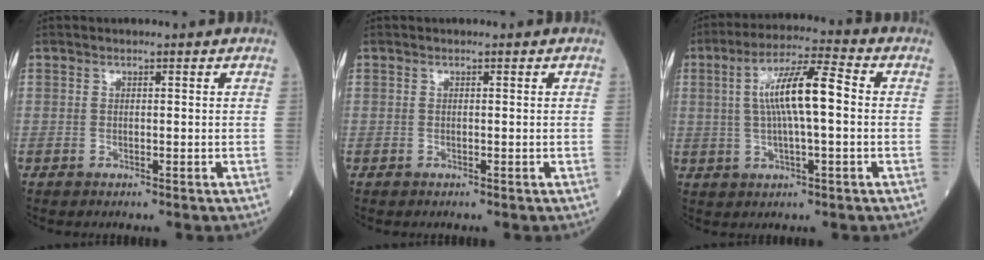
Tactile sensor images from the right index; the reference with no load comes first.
{"total": 0.0}
{"total": 10.2, "force": [0.8, 1.4, 10.0], "torque": [-0.187, 0.019, 0.012]}